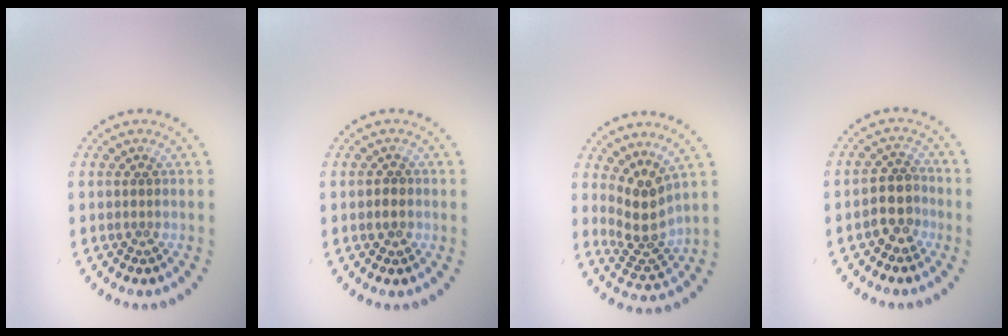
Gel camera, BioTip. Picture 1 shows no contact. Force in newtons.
{"total": 0.8, "press": 0.7, "slide": 0.4}
{"total": 3.7, "press": 2.7, "slide": 2.5}
{"total": 2.7, "press": 2.5, "slide": 1.2}